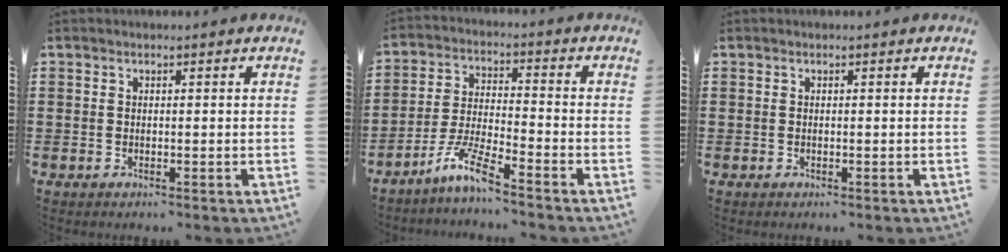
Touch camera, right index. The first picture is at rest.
{"total": 7.0, "force": [-5.7, 0.1, 4.0], "torque": [-0.100, -0.012, -0.115]}
{"total": 0.0}